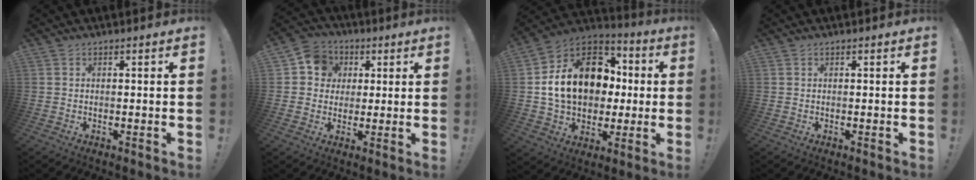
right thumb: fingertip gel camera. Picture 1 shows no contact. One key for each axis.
{"total": 8.9, "fx": 1.7, "fy": 8.3, "fz": 2.8, "tx": -0.031, "ty": 0.002, "tz": 0.036}
{"total": 20.6, "fx": 2.5, "fy": 15.1, "fz": 13.8, "tx": -0.224, "ty": 0.016, "tz": 0.066}
{"total": 0.0}